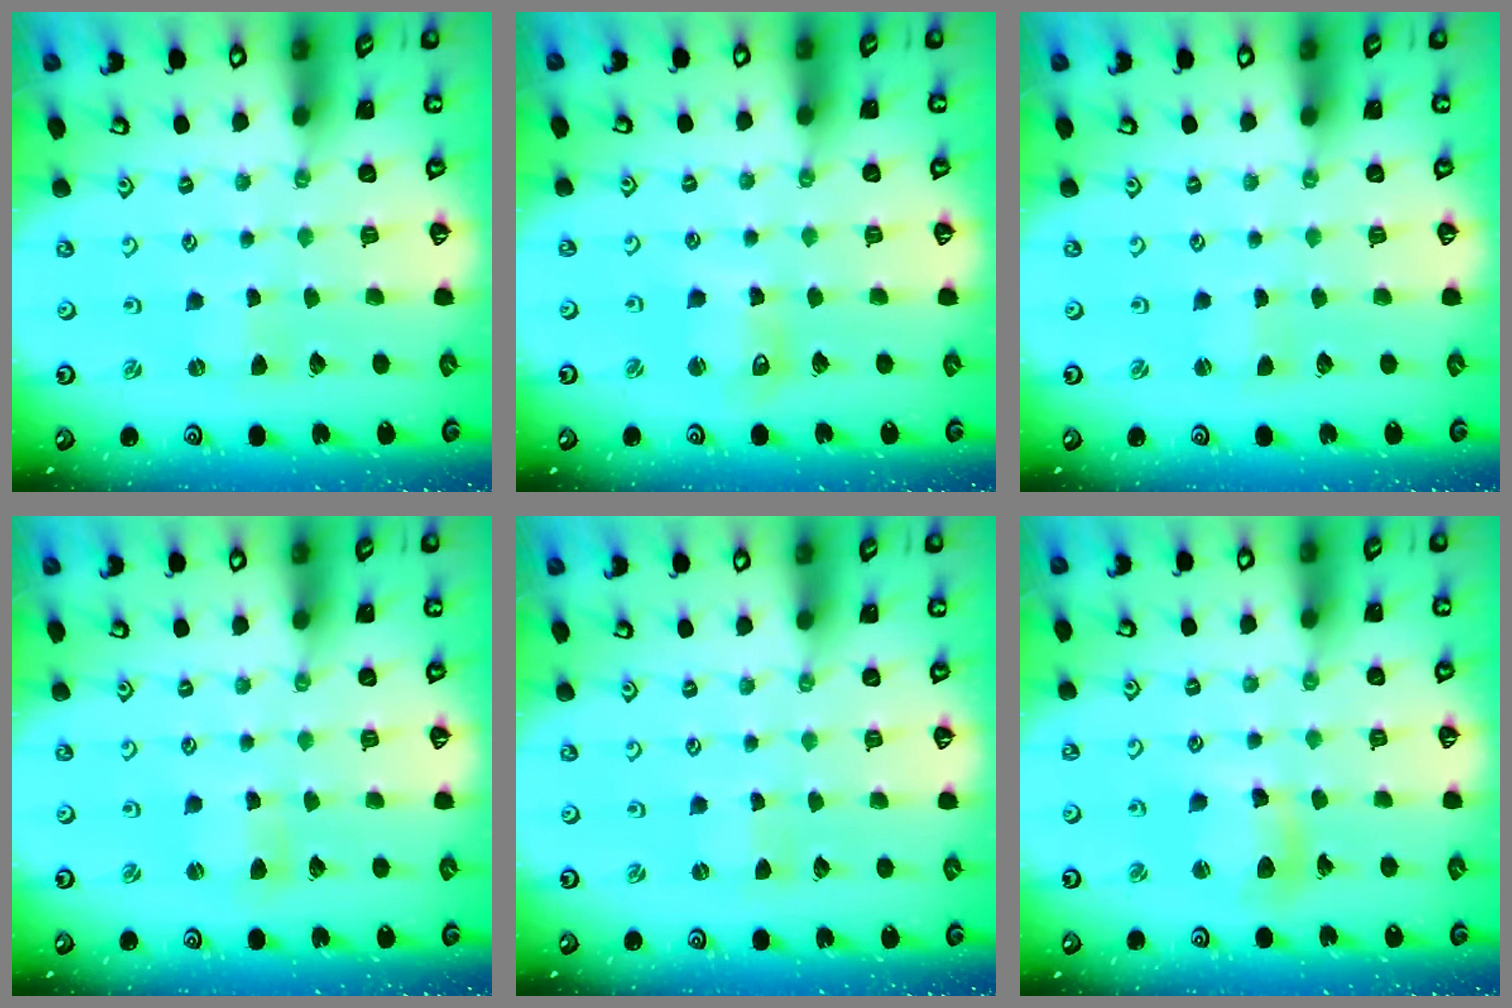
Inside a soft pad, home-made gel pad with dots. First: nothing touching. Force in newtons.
{"total": 6.5, "press": 6.4, "slide": 1.2}
{"total": 0.0}
{"total": 1.6, "press": 1.6, "slide": 0.3}
{"total": 0.0}
{"total": 10.9, "press": 10.8, "slide": 1.2}